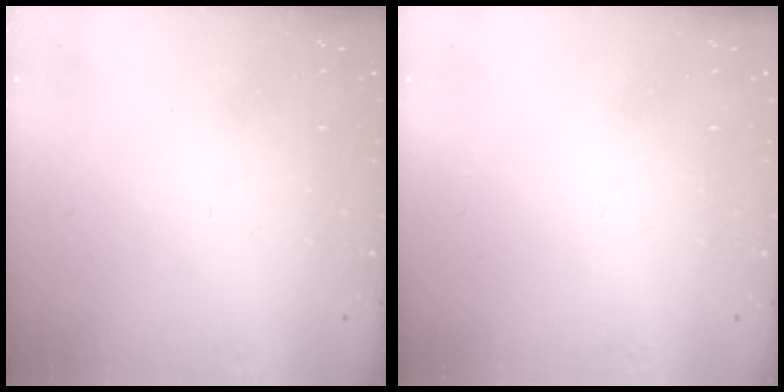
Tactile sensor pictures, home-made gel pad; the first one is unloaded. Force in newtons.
{"total": 1.6, "press": 1.6, "slide": 0.1}